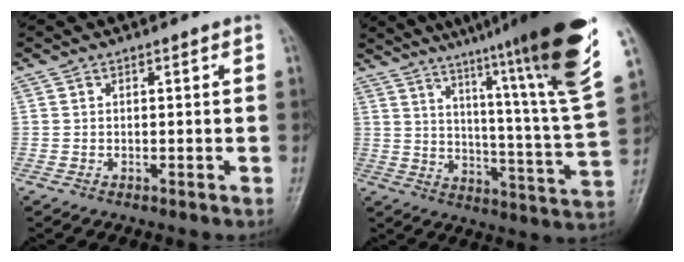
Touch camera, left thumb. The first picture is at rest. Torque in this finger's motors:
{"motor_torque": [3.09, 1.33, 1.64, -1.12, 0.15]}